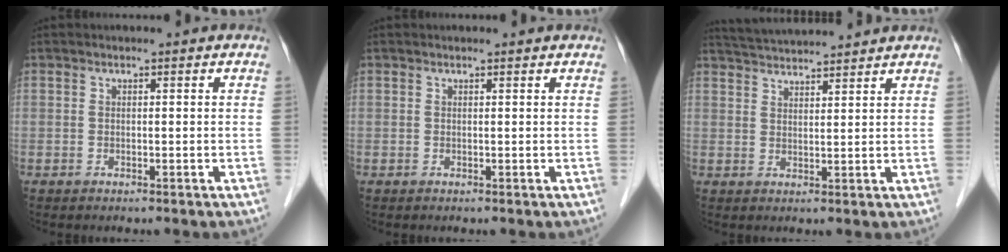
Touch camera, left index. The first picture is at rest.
{"total": 1.1, "force": [1.1, 0.0, 0.2], "torque": [-0.012, 0.005, 0.012]}
{"total": 8.5, "force": [8.2, -0.3, 2.3], "torque": [-0.049, 0.031, 0.128]}